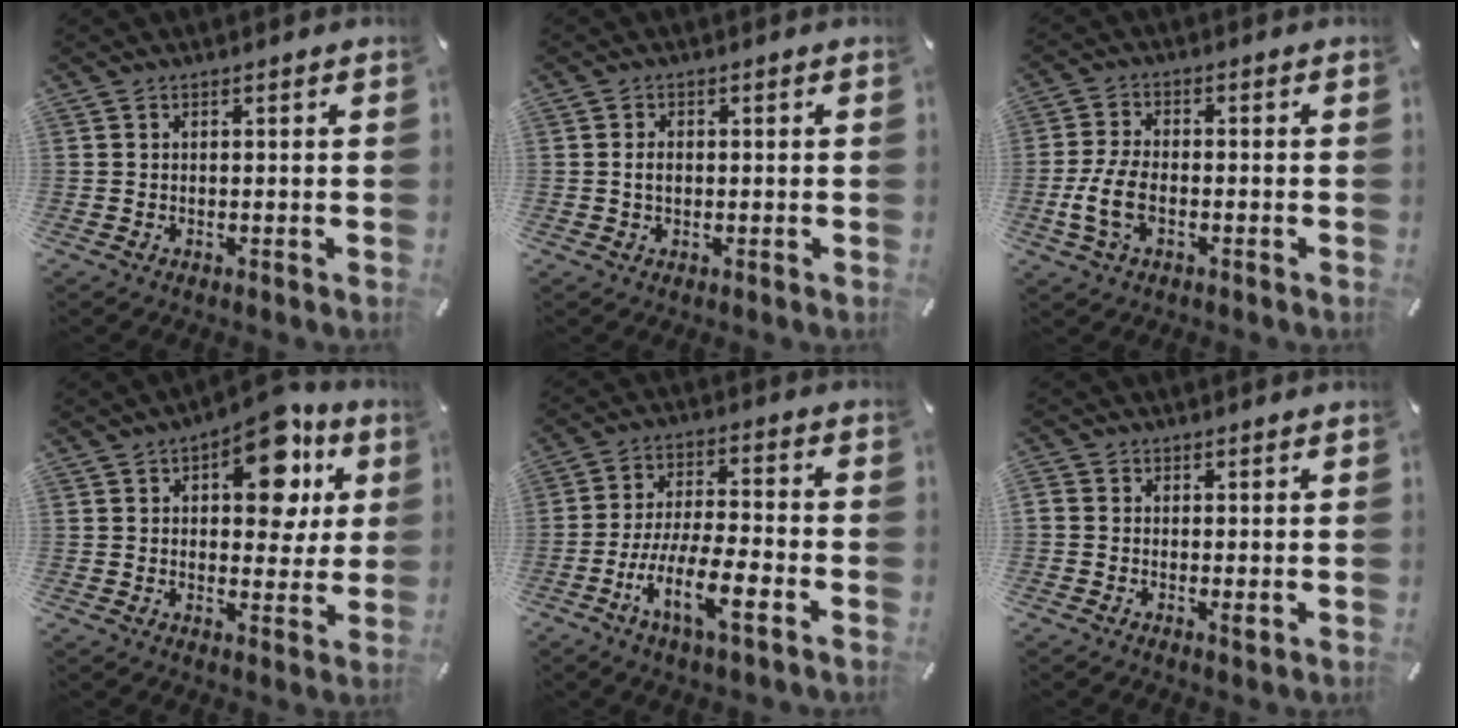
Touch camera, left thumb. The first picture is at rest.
{"total": 2.1, "force": [-0.1, 1.3, 1.6], "torque": [-0.033, 0.002, -0.002]}
{"total": 7.0, "force": [-2.3, 3.9, 5.3], "torque": [-0.117, 0.003, -0.042]}
{"total": 15.2, "force": [6.9, 8.2, 10.9], "torque": [-0.130, -0.033, 0.113]}
{"total": 13.2, "force": [-5.8, 3.7, 11.2], "torque": [-0.222, 0.006, -0.105]}
{"total": 1.5, "force": [-0.2, 0.7, 1.4], "torque": [-0.022, -0.003, -0.001]}